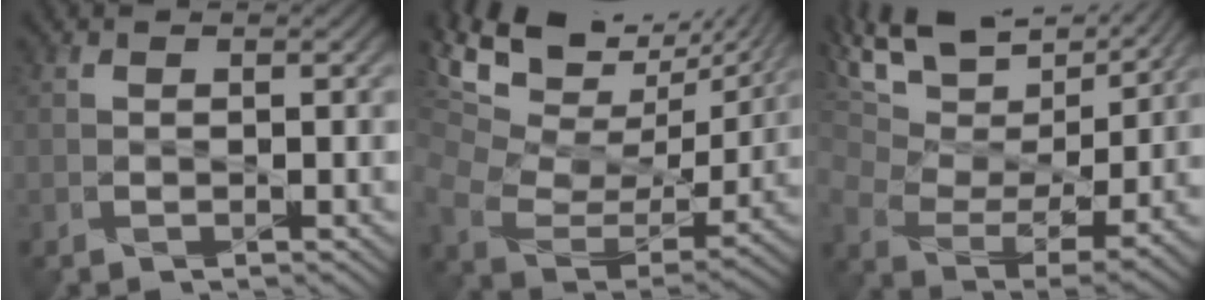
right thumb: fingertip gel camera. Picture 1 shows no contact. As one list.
[{"total": 15.6, "force": [9.9, 7.9, 9.0], "torque": [-0.214, 0.026, 0.167]}, {"total": 14.9, "force": [11.1, 6.4, 7.5], "torque": [-0.200, 0.022, 0.167]}]